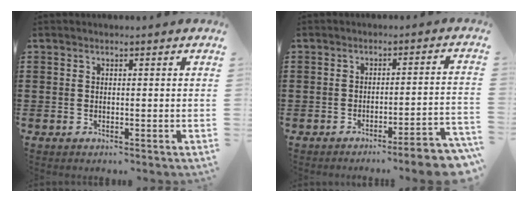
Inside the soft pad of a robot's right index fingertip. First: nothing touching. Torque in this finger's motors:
{"motor_torque": [0.36, 0.13, -0.27, -0.21]}